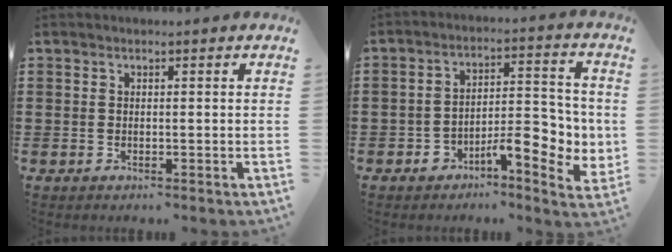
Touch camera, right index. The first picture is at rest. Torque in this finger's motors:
{"motor_torque": [2.14, 0.00, 0.42, 0.12]}